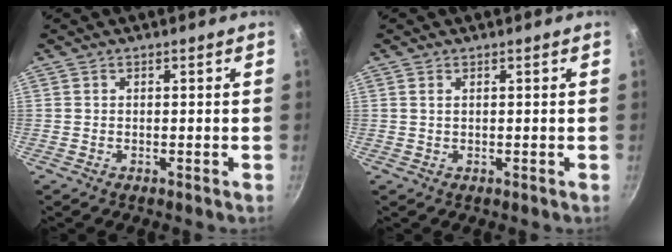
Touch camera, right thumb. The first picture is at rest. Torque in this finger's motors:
{"motor_torque": [-0.28, 0.10, 0.02, 0.53, -0.03]}